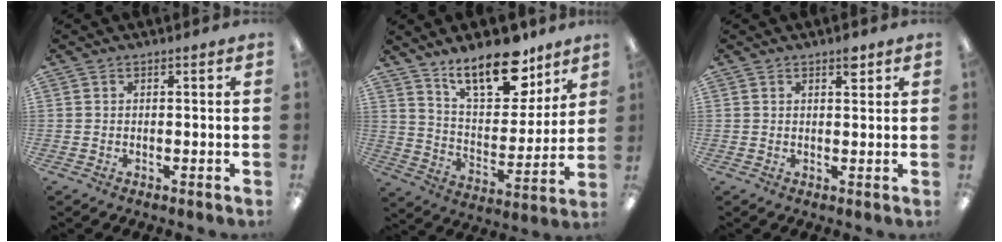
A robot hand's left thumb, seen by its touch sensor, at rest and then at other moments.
{"total": 18.3, "force": [13.0, 7.8, 10.2], "torque": [-0.159, -0.074, 0.223]}
{"total": 2.6, "force": [1.9, 1.0, 1.5], "torque": [-0.010, -0.009, 0.027]}